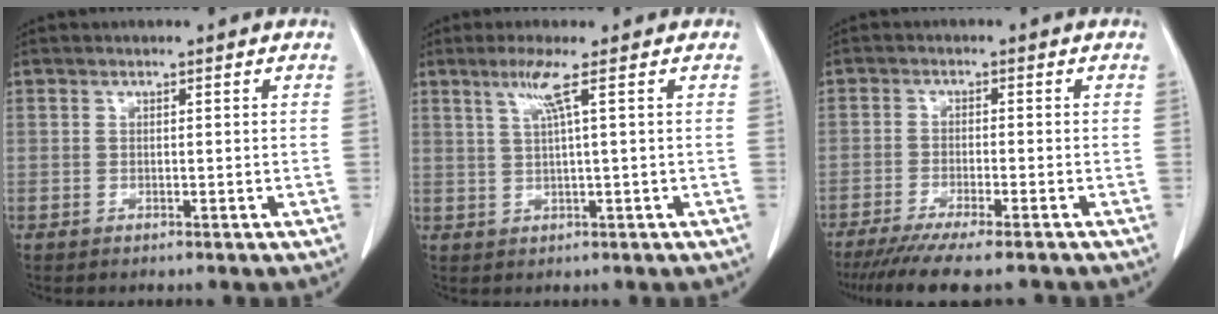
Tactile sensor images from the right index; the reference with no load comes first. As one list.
[{"total": 3.7, "force": [1.6, -1.0, 3.1], "torque": [-0.071, 0.000, 0.037]}, {"total": 12.2, "force": [-10.3, 0.6, 6.6], "torque": [-0.089, -0.029, -0.156]}]